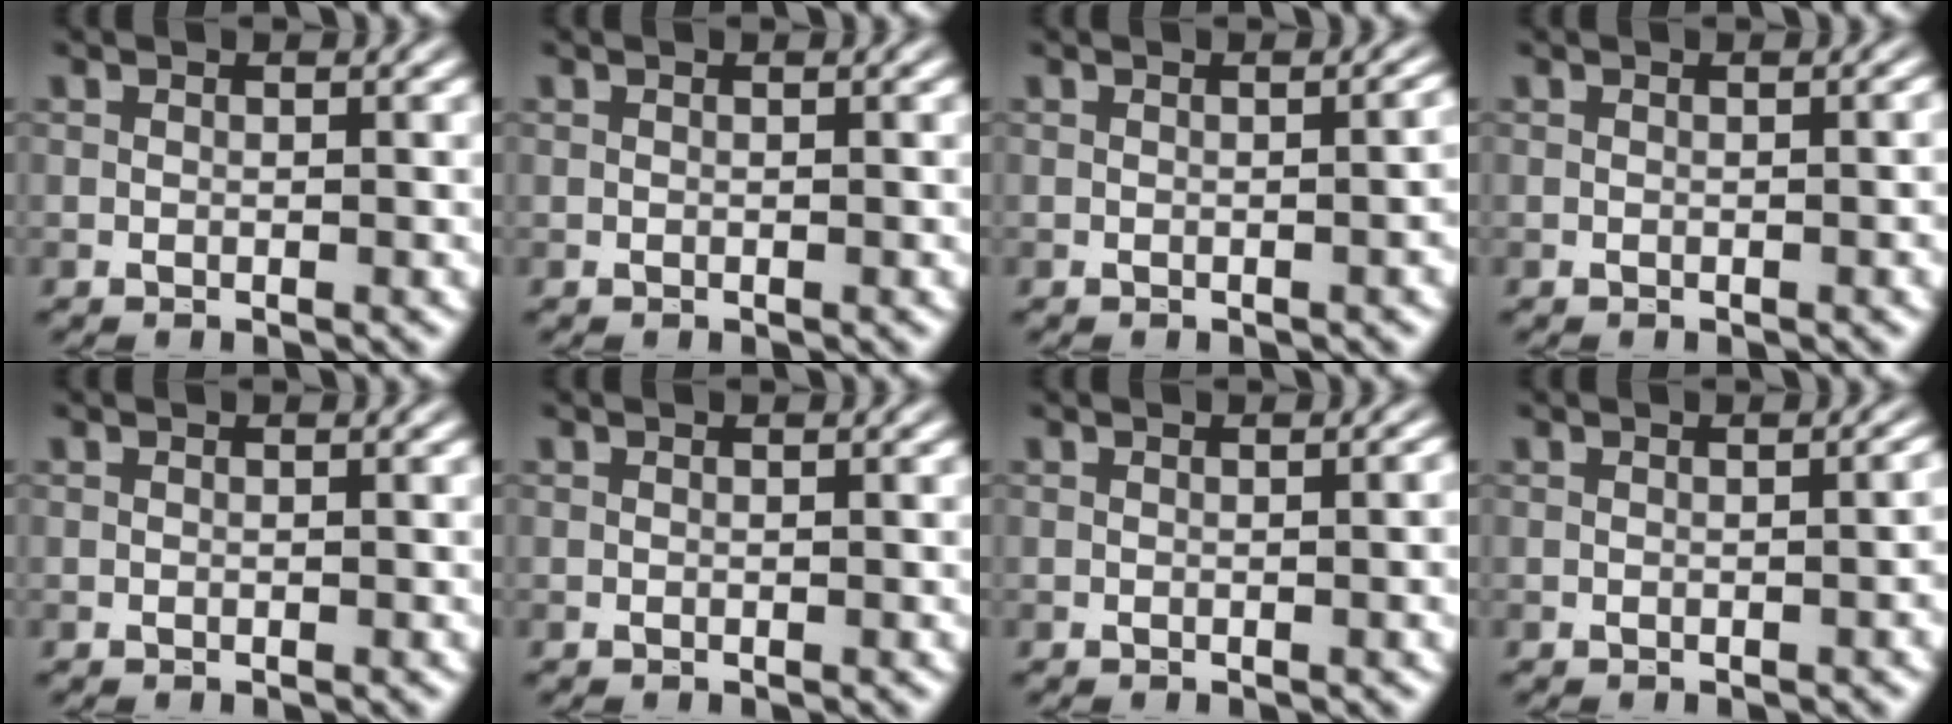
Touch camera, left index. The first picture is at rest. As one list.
[{"total": 0.0}, {"total": 1.7, "force": [-0.4, 0.6, 1.5], "torque": [-0.015, 0.003, -0.004]}, {"total": 0.6, "force": [-0.3, 0.1, 0.5], "torque": [-0.007, 0.003, -0.003]}, {"total": 0.0}, {"total": 0.0}, {"total": 1.6, "force": [-0.1, 0.4, 1.5], "torque": [-0.019, 0.000, -0.002]}, {"total": 1.2, "force": [-0.5, 0.3, 1.0], "torque": [-0.013, 0.003, -0.006]}]